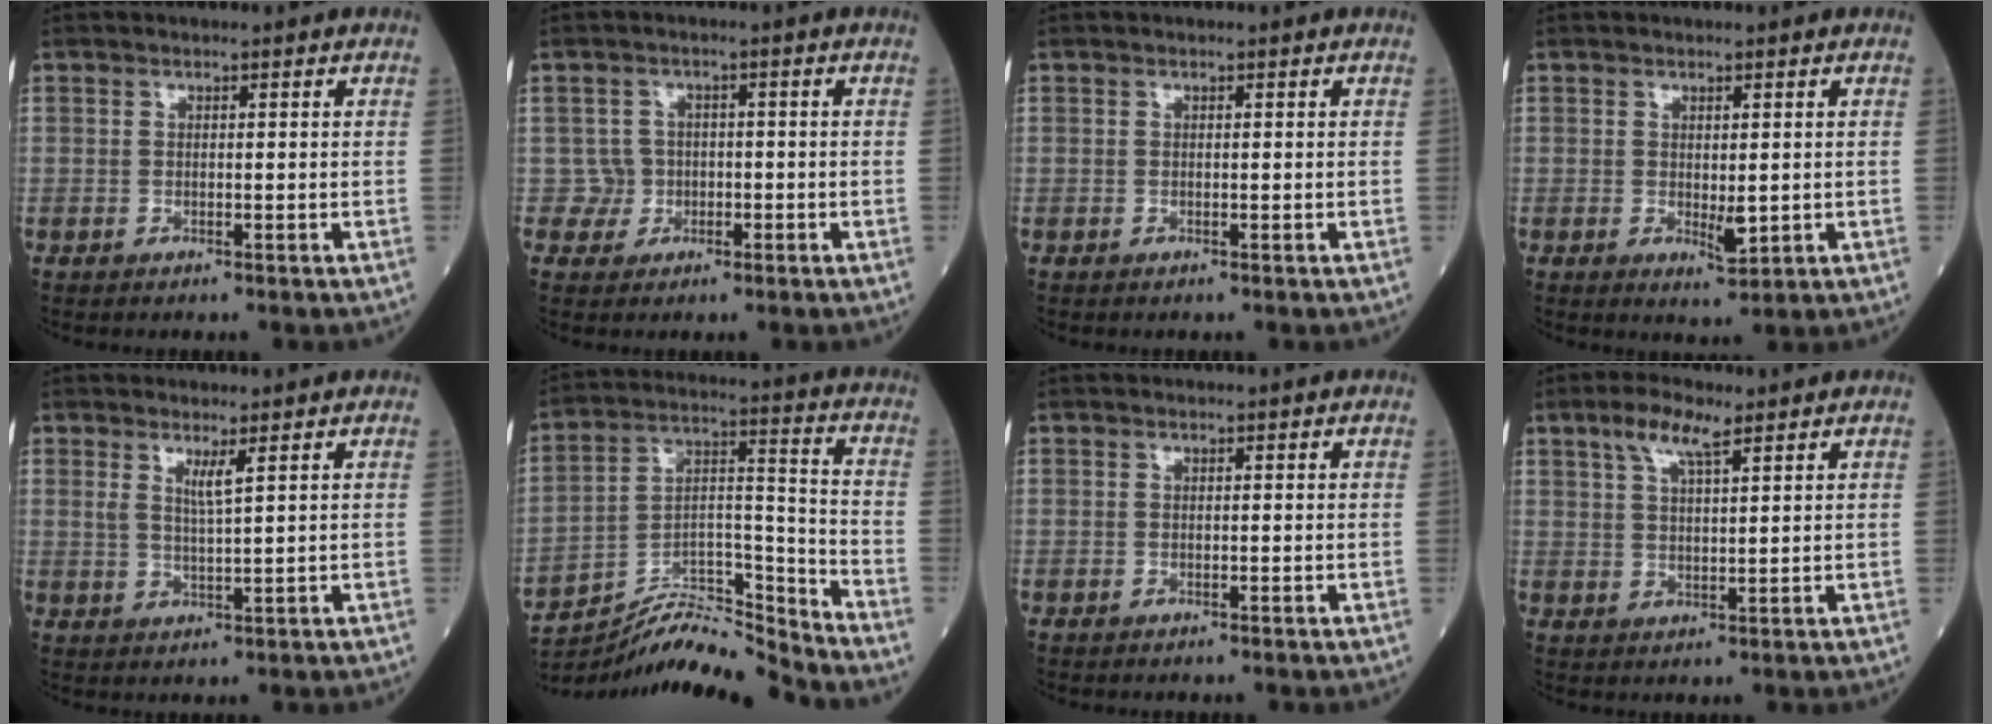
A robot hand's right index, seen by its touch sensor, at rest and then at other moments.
{"total": 2.6, "force": [-0.7, 2.5, -0.4], "torque": [0.020, 0.012, -0.012]}
{"total": 0.0}
{"total": 2.6, "force": [-0.1, 0.8, 2.5], "torque": [-0.040, -0.007, 0.007]}
{"total": 2.5, "force": [1.4, -0.3, 2.0], "torque": [-0.042, -0.011, 0.031]}
{"total": 12.1, "force": [-11.8, -1.7, 2.2], "torque": [-0.039, 0.046, -0.209]}
{"total": 0.0}
{"total": 5.3, "force": [3.5, 1.0, 3.9], "torque": [-0.082, 0.009, 0.067]}